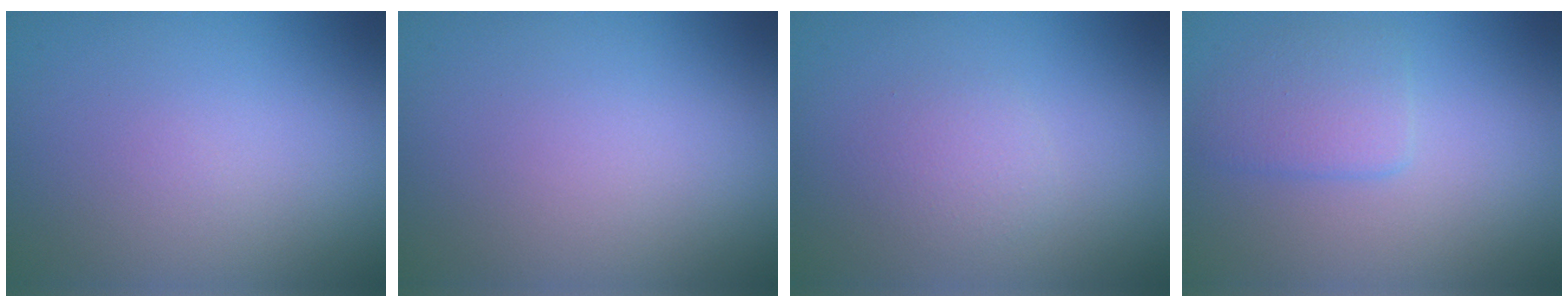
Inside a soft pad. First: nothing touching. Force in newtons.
{"total": 0.0}
{"total": 1.5, "press": 1.5, "slide": 0.0}
{"total": 2.4, "press": 2.3, "slide": 0.2}